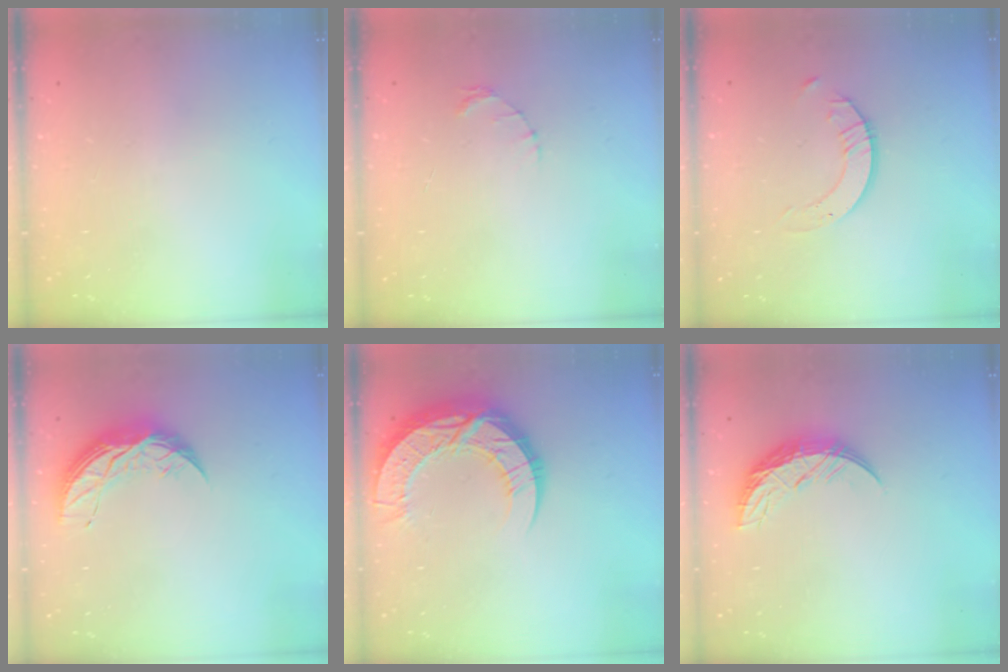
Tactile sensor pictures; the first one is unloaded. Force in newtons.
{"total": 1.6, "press": 1.5, "slide": 0.3}
{"total": 2.0, "press": 2.0, "slide": 0.2}
{"total": 8.4, "press": 8.4, "slide": 0.4}
{"total": 16.5, "press": 16.5, "slide": 1.2}
{"total": 10.0, "press": 10.0, "slide": 0.6}